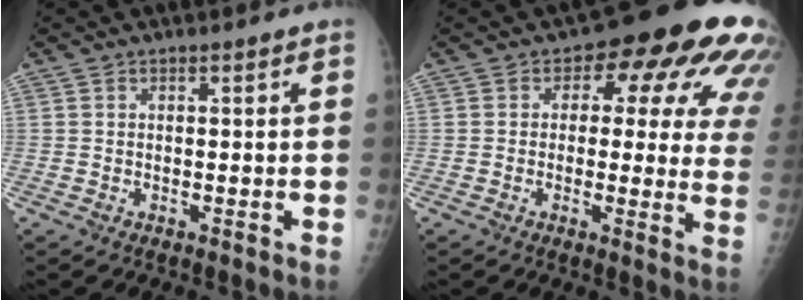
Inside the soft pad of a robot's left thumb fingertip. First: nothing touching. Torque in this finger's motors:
{"motor_torque": [0.33, 0.60, 0.95, -0.90, 0.24]}